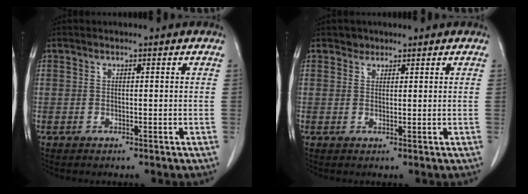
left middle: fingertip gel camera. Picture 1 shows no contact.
{"total": 1.3, "force": [1.0, 0.8, 0.0], "torque": [0.006, -0.001, 0.012]}